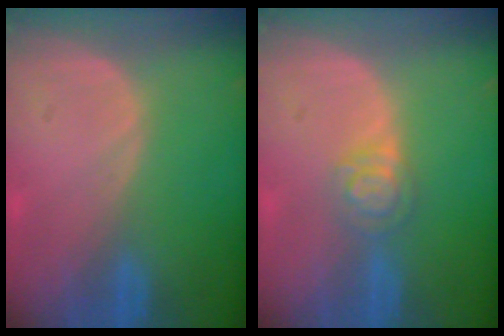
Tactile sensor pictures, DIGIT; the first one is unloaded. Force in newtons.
{"total": 4.0, "press": 3.6, "slide": 1.8}